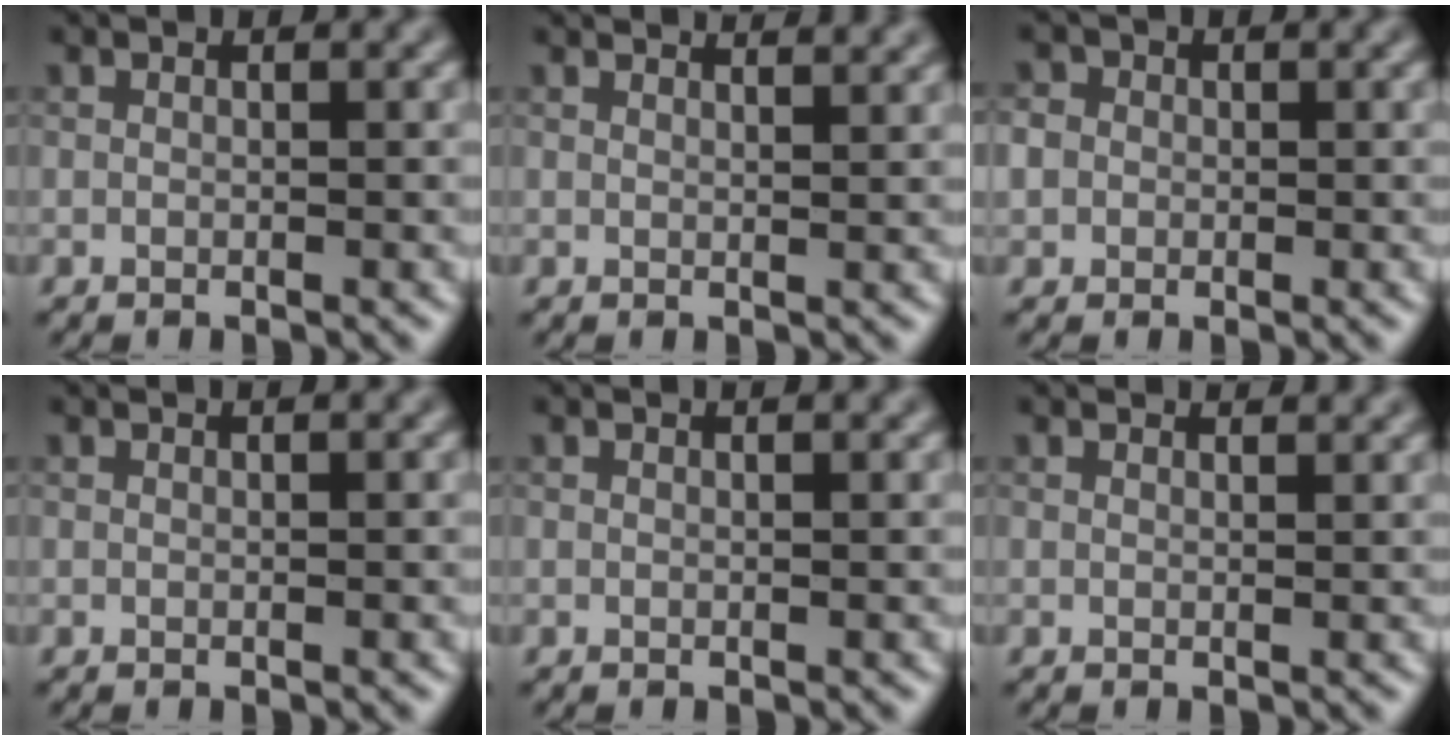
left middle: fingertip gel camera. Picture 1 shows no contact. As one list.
[{"total": 4.3, "force": [3.6, 1.4, 2.0], "torque": [-0.003, 0.026, 0.016]}, {"total": 3.3, "force": [0.6, 3.0, 1.3], "torque": [-0.014, 0.023, -0.018]}, {"total": 1.1, "force": [1.0, 0.3, 0.6], "torque": [-0.006, -0.002, 0.004]}, {"total": 1.6, "force": [1.4, 0.5, 0.8], "torque": [-0.007, 0.001, 0.007]}, {"total": 2.8, "force": [2.5, 0.7, 1.1], "torque": [-0.007, 0.011, 0.015]}]